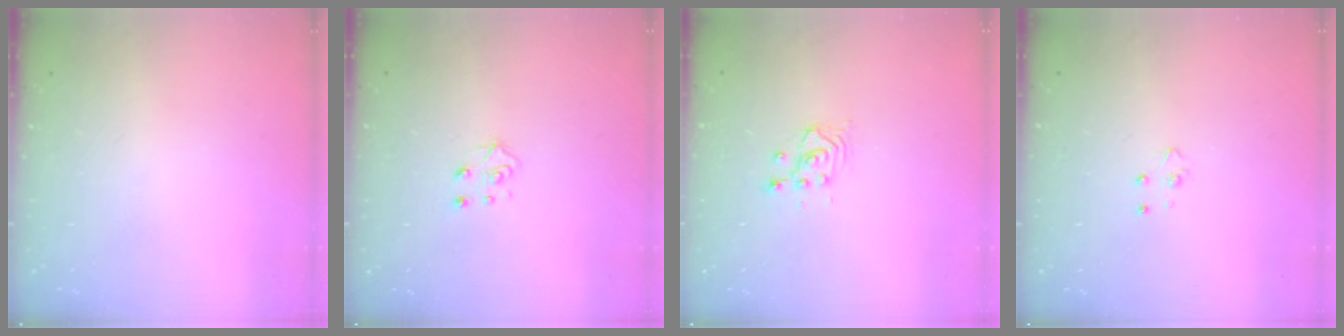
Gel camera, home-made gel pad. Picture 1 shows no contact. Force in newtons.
{"total": 4.3, "press": 4.3, "slide": 0.5}
{"total": 2.5, "press": 2.5, "slide": 0.2}
{"total": 3.6, "press": 3.6, "slide": 0.4}